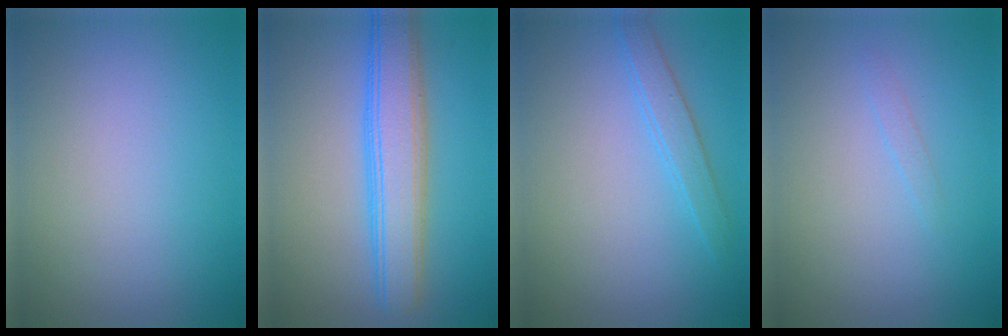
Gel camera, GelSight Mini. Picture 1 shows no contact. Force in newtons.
{"total": 5.8, "press": 5.8, "slide": 0.1}
{"total": 2.0, "press": 2.0, "slide": 0.1}
{"total": 0.5, "press": 0.5, "slide": 0.1}